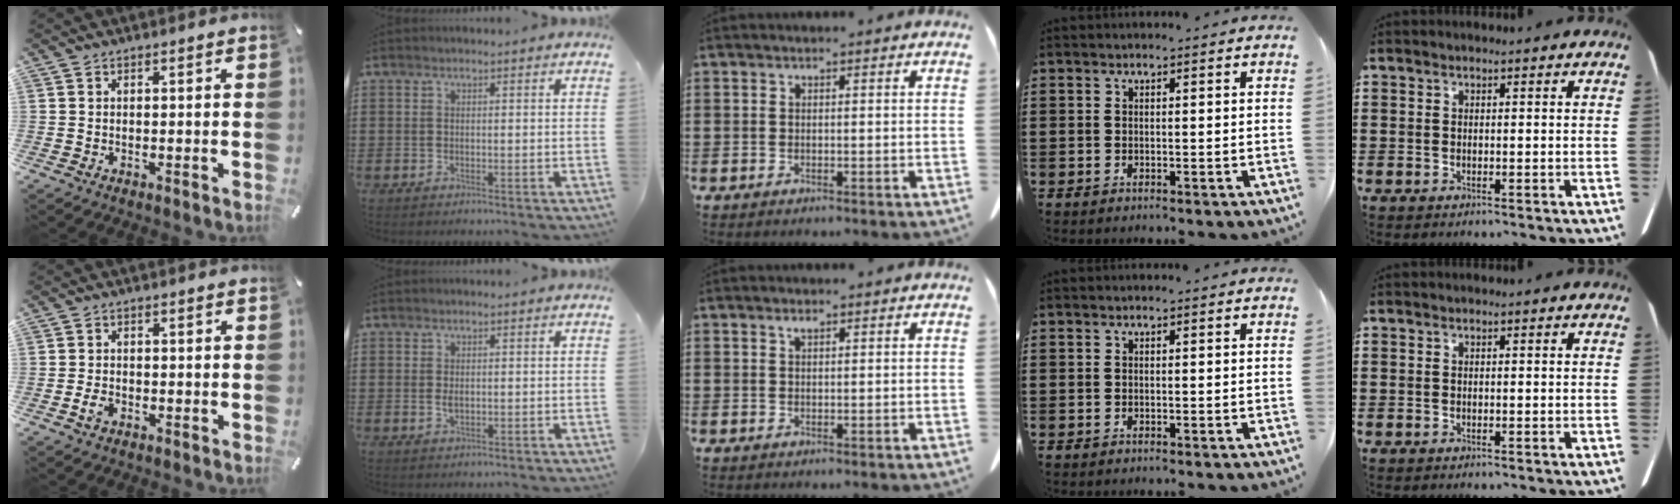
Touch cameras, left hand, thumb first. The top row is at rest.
{"thumb": {"total": 2.4, "force": [-1.1, 1.5, 1.5], "torque": [-0.039, 0.002, -0.025]}, "index": {"total": 1.5, "force": [0.1, 0.7, 1.3], "torque": [-0.027, 0.001, 0.001]}, "middle": {"total": 1.0, "force": [0.7, 0.3, 0.8], "torque": [-0.009, -0.003, 0.011]}}